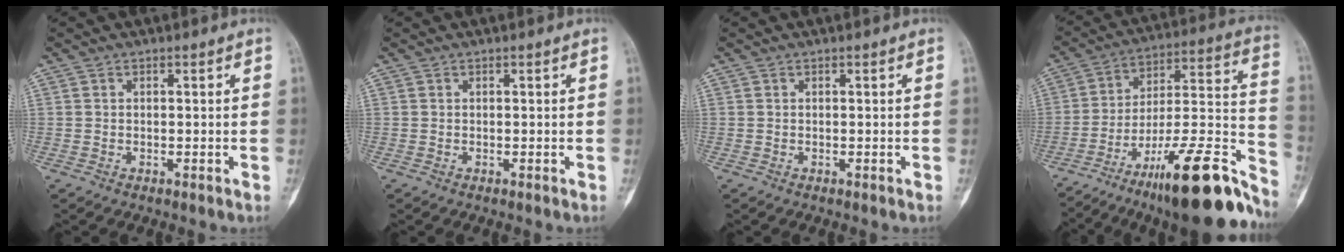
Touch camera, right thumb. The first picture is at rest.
{"total": 0.0}
{"total": 0.0}
{"total": 26.0, "force": [-18.2, 5.4, 17.8], "torque": [-0.198, 0.106, -0.289]}